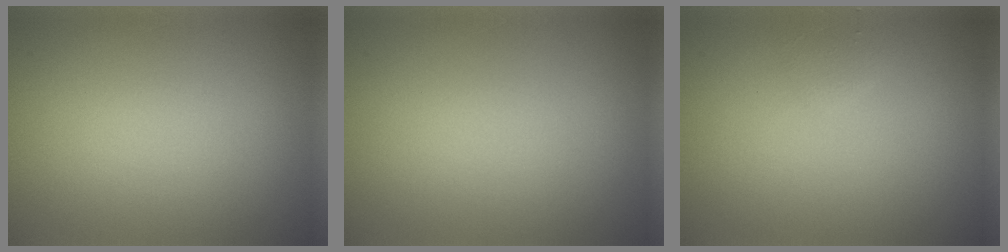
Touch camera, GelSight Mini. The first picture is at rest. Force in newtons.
{"total": 0.0}
{"total": 0.6, "press": 0.6, "slide": 0.1}